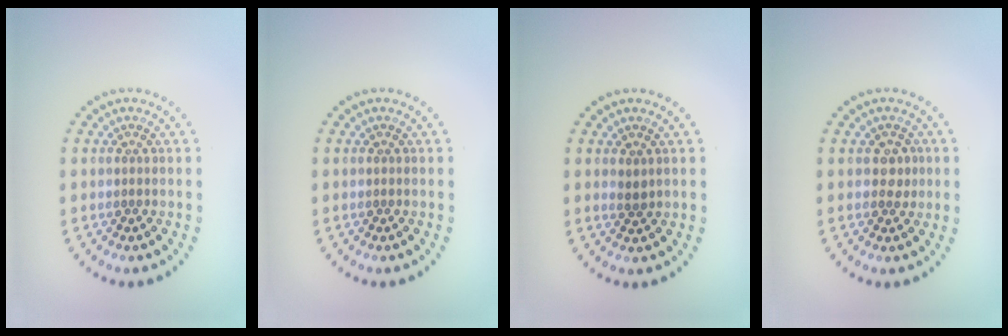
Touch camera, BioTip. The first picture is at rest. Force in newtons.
{"total": 0.0}
{"total": 0.8, "press": 0.7, "slide": 0.4}
{"total": 1.4, "press": 1.3, "slide": 0.5}